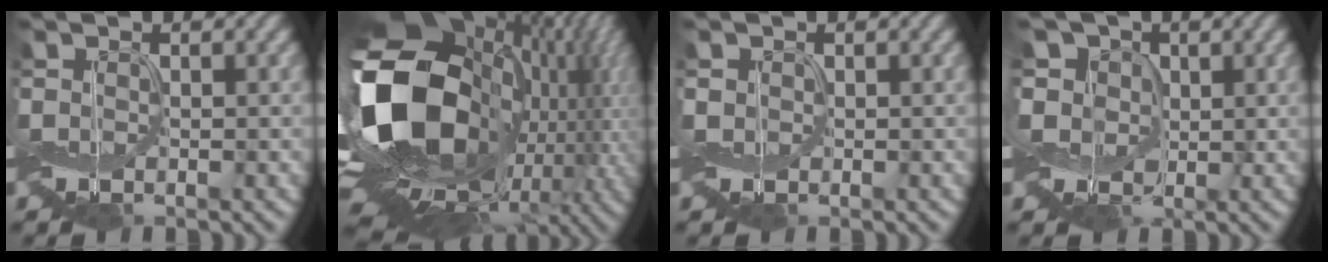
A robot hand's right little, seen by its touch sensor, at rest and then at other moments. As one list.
[{"total": 19.6, "force": [1.4, 13.8, 13.8], "torque": [-0.269, -0.025, 0.028]}, {"total": 0.6, "force": [0.1, 0.5, 0.1], "torque": [-0.006, 0.000, 0.002]}, {"total": 5.3, "force": [1.9, 4.3, 2.5], "torque": [-0.065, 0.015, 0.011]}]